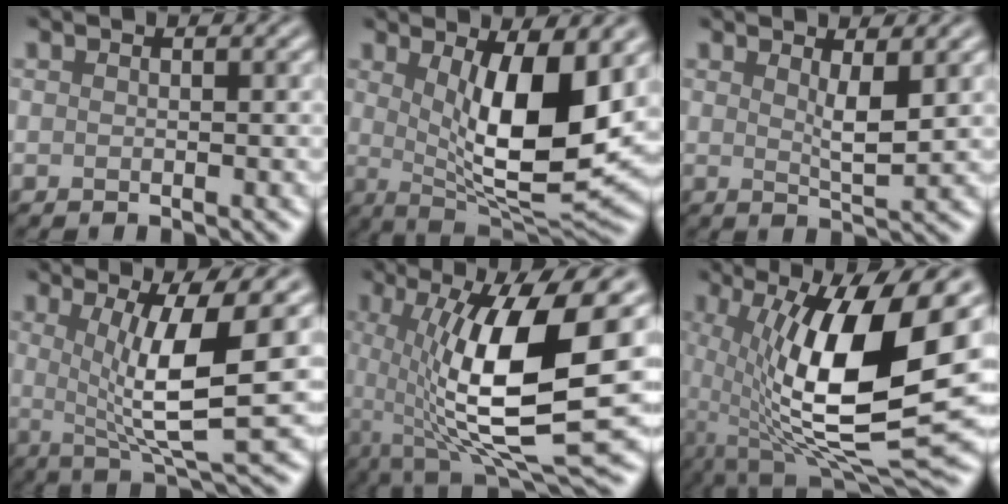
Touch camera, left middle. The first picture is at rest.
{"total": 10.0, "force": [1.6, 3.1, 9.3], "torque": [-0.147, -0.021, 0.033]}
{"total": 2.3, "force": [0.9, 0.4, 2.0], "torque": [-0.038, -0.008, 0.018]}
{"total": 7.8, "force": [0.7, 1.6, 7.5], "torque": [-0.121, -0.009, 0.017]}
{"total": 12.2, "force": [0.3, 3.4, 11.7], "torque": [-0.203, -0.013, 0.008]}
{"total": 13.6, "force": [0.8, 4.1, 12.9], "torque": [-0.228, -0.020, 0.017]}